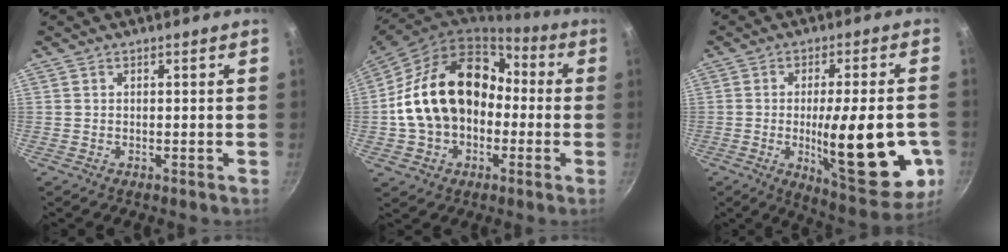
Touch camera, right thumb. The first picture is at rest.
{"total": 21.7, "force": [-0.5, 16.1, 14.4], "torque": [-0.239, 0.066, -0.006]}
{"total": 21.2, "force": [-4.3, 6.5, 19.8], "torque": [-0.253, -0.005, -0.051]}